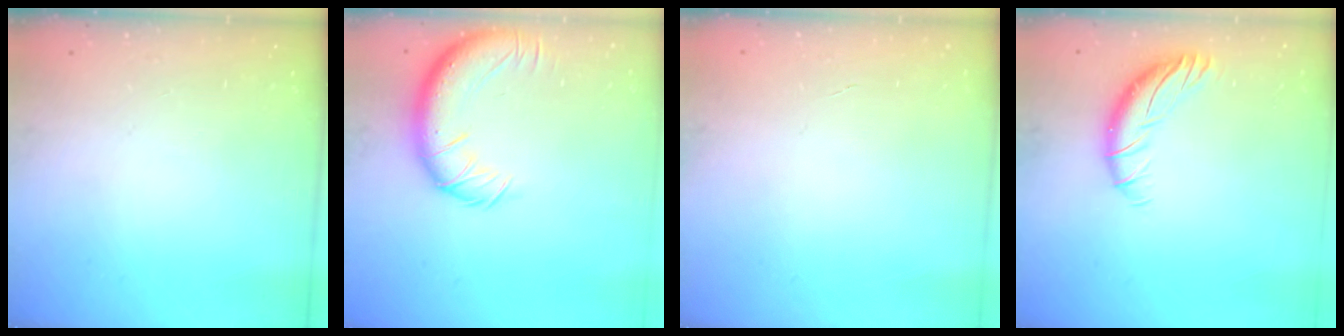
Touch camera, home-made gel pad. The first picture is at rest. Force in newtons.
{"total": 14.7, "press": 14.4, "slide": 3.0}
{"total": 0.0}
{"total": 9.6, "press": 9.4, "slide": 1.9}